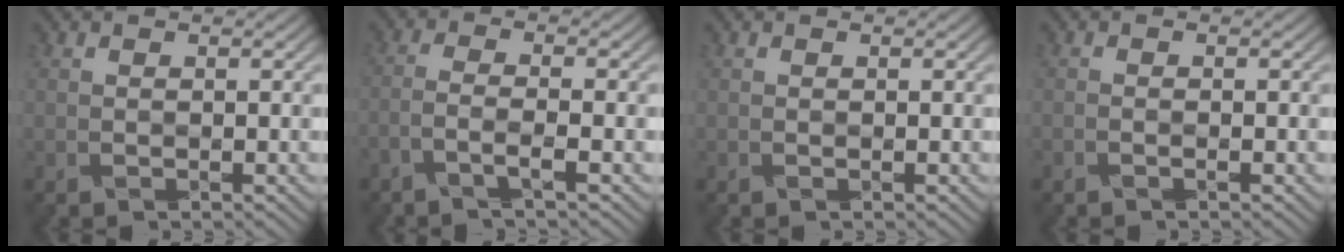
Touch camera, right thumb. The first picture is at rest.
{"total": 2.8, "force": [-1.9, 0.3, 2.1], "torque": [-0.032, 0.008, -0.057]}
{"total": 0.0}
{"total": 0.6, "force": [-0.4, 0.1, 0.3], "torque": [-0.003, 0.001, -0.011]}